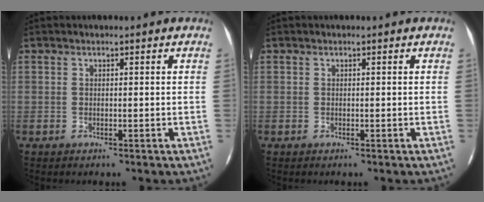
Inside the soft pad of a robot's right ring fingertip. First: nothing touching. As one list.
[{"total": 0.0}]